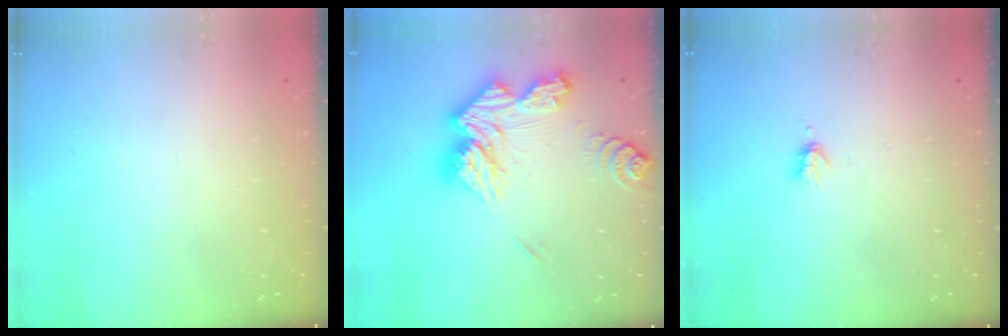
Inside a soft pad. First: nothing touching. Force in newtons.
{"total": 16.8, "press": 16.8, "slide": 0.2}
{"total": 2.9, "press": 2.8, "slide": 0.5}